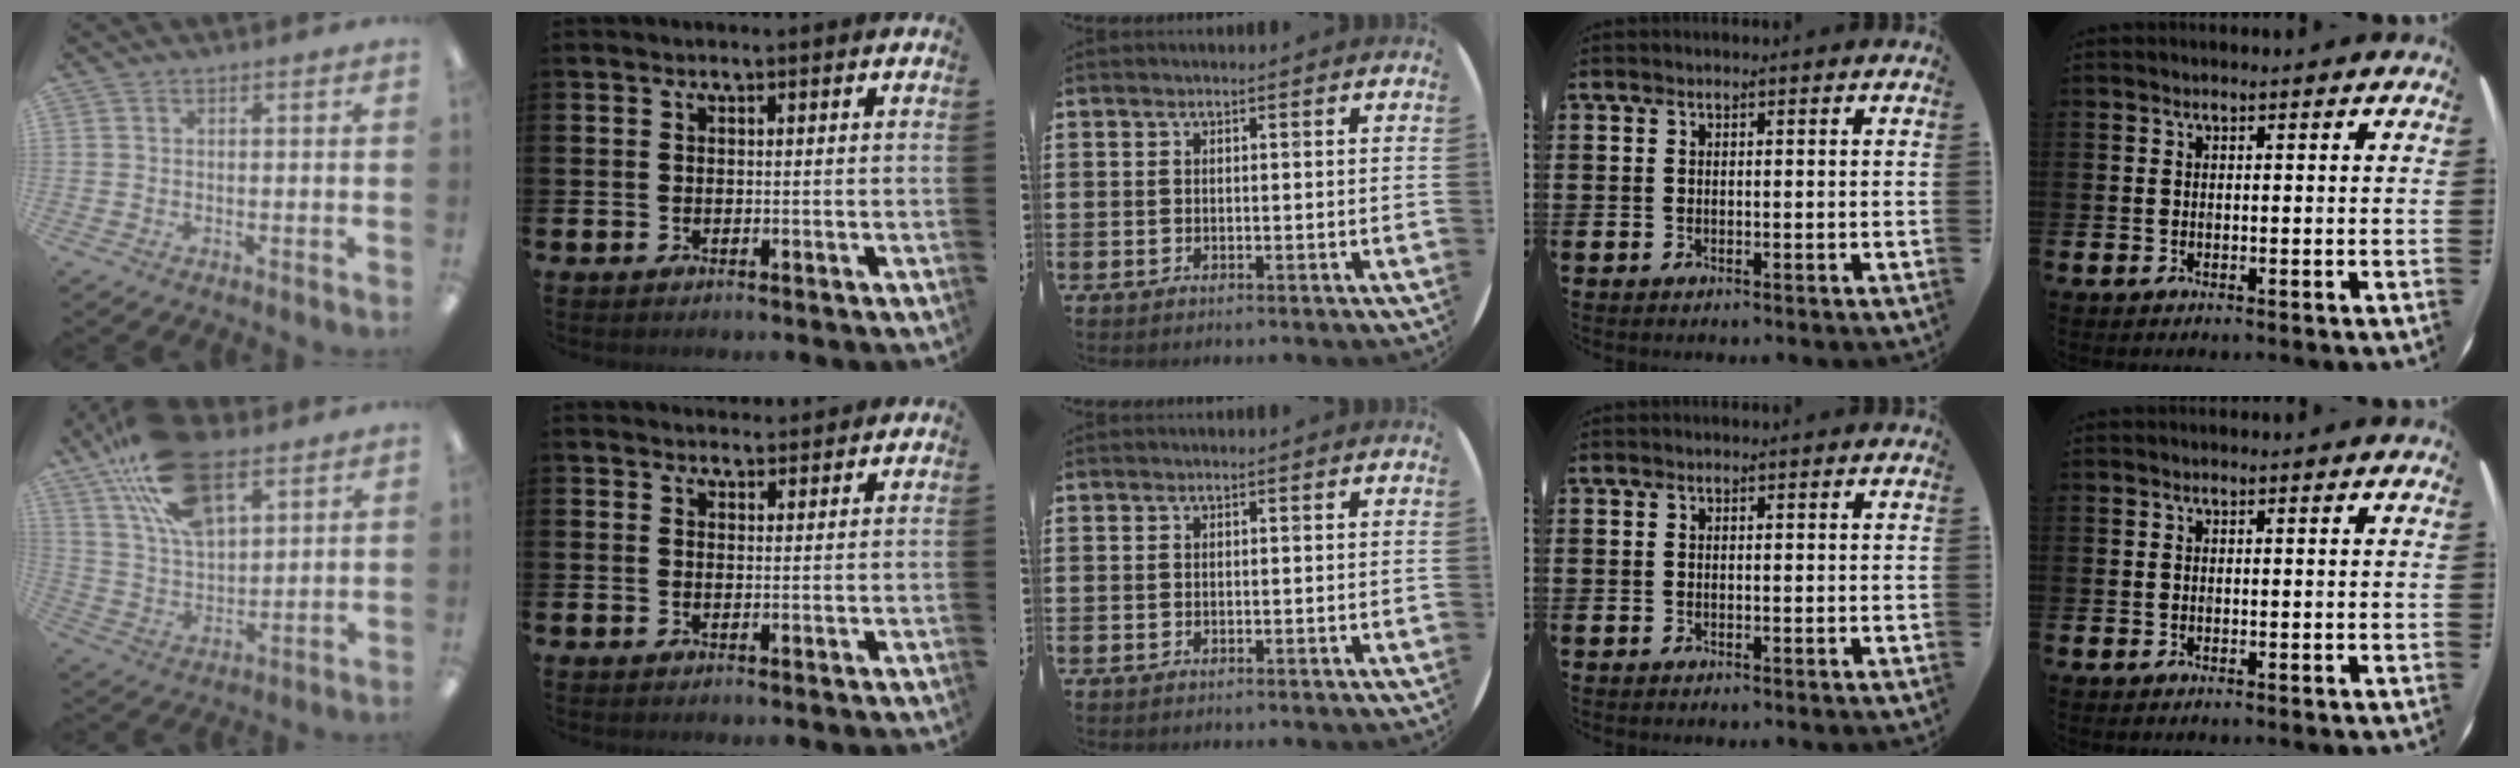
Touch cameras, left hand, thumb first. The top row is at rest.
{"thumb": {"total": 21.4, "force": [12.4, 10.8, 13.6], "torque": [-0.254, -0.045, 0.223]}, "index": {"total": 2.2, "force": [2.1, 0.6, -0.2], "torque": [0.012, -0.013, 0.036]}}